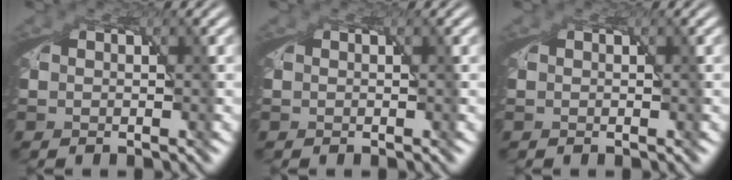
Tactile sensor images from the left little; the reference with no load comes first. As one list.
[{"total": 0.0}, {"total": 0.0}]